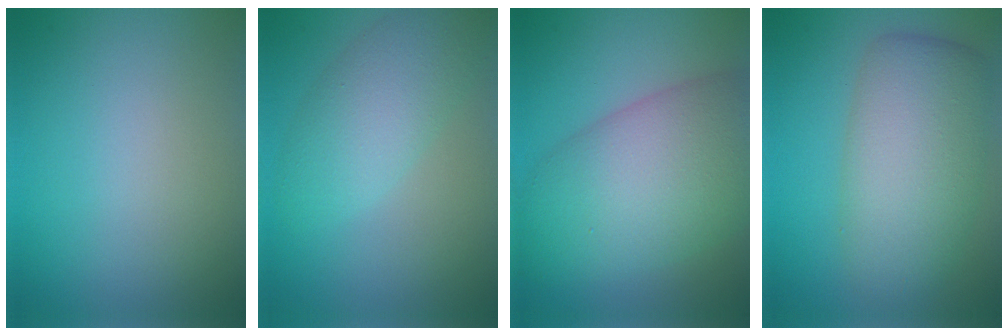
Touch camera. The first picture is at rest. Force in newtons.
{"total": 4.8, "press": 4.8, "slide": 0.2}
{"total": 11.0, "press": 11.0, "slide": 0.2}
{"total": 9.9, "press": 9.9, "slide": 0.2}